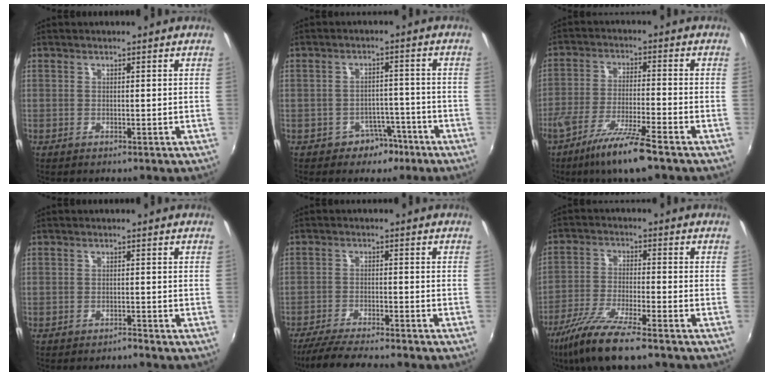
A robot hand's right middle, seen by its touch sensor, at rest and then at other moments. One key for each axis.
{"total": 4.9, "fx": -3.4, "fy": 3.4, "fz": 1.0, "tx": -0.023, "ty": 0.021, "tz": -0.039}
{"total": 10.9, "fx": -7.7, "fy": 0.6, "fz": 7.7, "tx": -0.165, "ty": -0.022, "tz": -0.139}
{"total": 0.9, "fx": -0.9, "fy": -0.1, "fz": 0.0, "tx": 0.002, "ty": -0.003, "tz": -0.017}
{"total": 9.2, "fx": -8.2, "fy": -0.1, "fz": 4.2, "tx": -0.101, "ty": -0.019, "tz": -0.138}
{"total": 11.7, "fx": -8.8, "fy": 1.0, "fz": 7.7, "tx": -0.168, "ty": -0.028, "tz": -0.169}